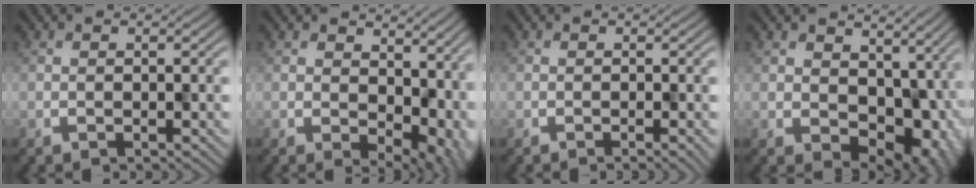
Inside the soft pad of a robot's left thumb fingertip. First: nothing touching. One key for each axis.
{"total": 9.5, "fx": 0.5, "fy": 6.3, "fz": 7.1, "tx": -0.078, "ty": -0.035, "tz": 0.036}
{"total": 1.9, "fx": -1.0, "fy": 0.3, "fz": 1.6, "tx": -0.024, "ty": 0.005, "tz": -0.016}
{"total": 8.9, "fx": 1.1, "fy": 6.6, "fz": 5.8, "tx": -0.072, "ty": -0.031, "tz": 0.031}